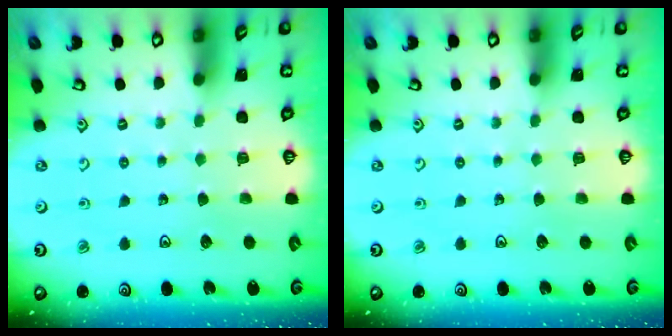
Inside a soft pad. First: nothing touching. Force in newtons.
{"total": 0.0}